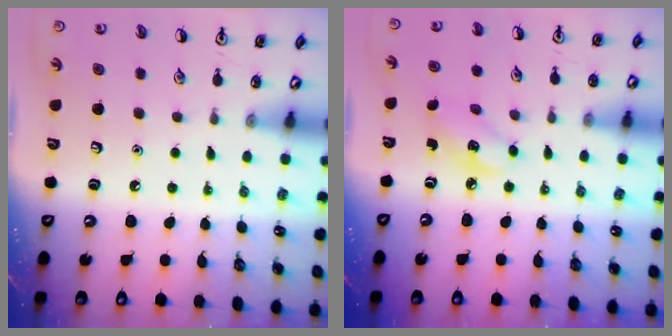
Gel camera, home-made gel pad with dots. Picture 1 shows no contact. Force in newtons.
{"total": 3.0, "press": 2.9, "slide": 0.8}